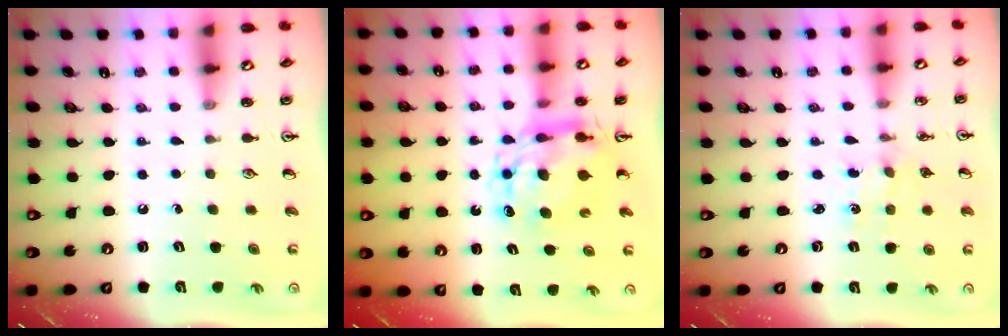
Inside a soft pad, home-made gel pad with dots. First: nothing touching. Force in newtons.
{"total": 9.7, "press": 9.7, "slide": 0.8}
{"total": 0.5, "press": 0.5, "slide": 0.1}